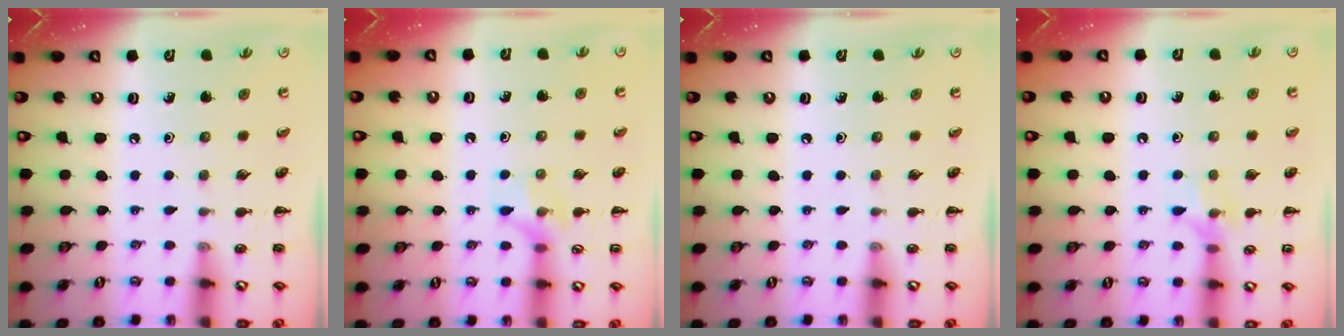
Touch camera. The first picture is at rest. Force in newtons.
{"total": 8.5, "press": 8.4, "slide": 1.5}
{"total": 0.0}
{"total": 7.2, "press": 7.0, "slide": 1.5}